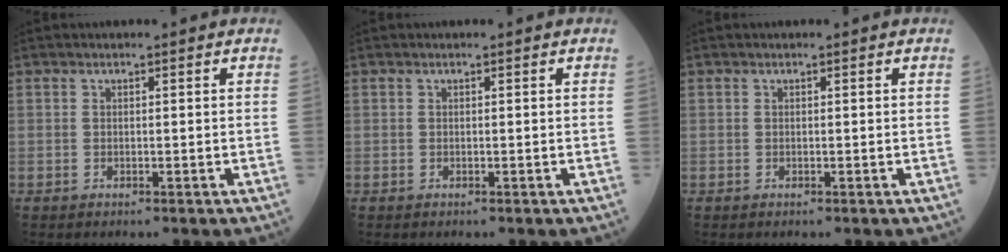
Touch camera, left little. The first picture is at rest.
{"total": 0.0}
{"total": 0.0}